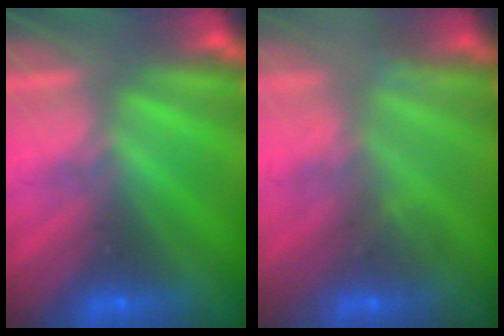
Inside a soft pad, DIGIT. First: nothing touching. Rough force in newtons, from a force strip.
{"total": 2.8}